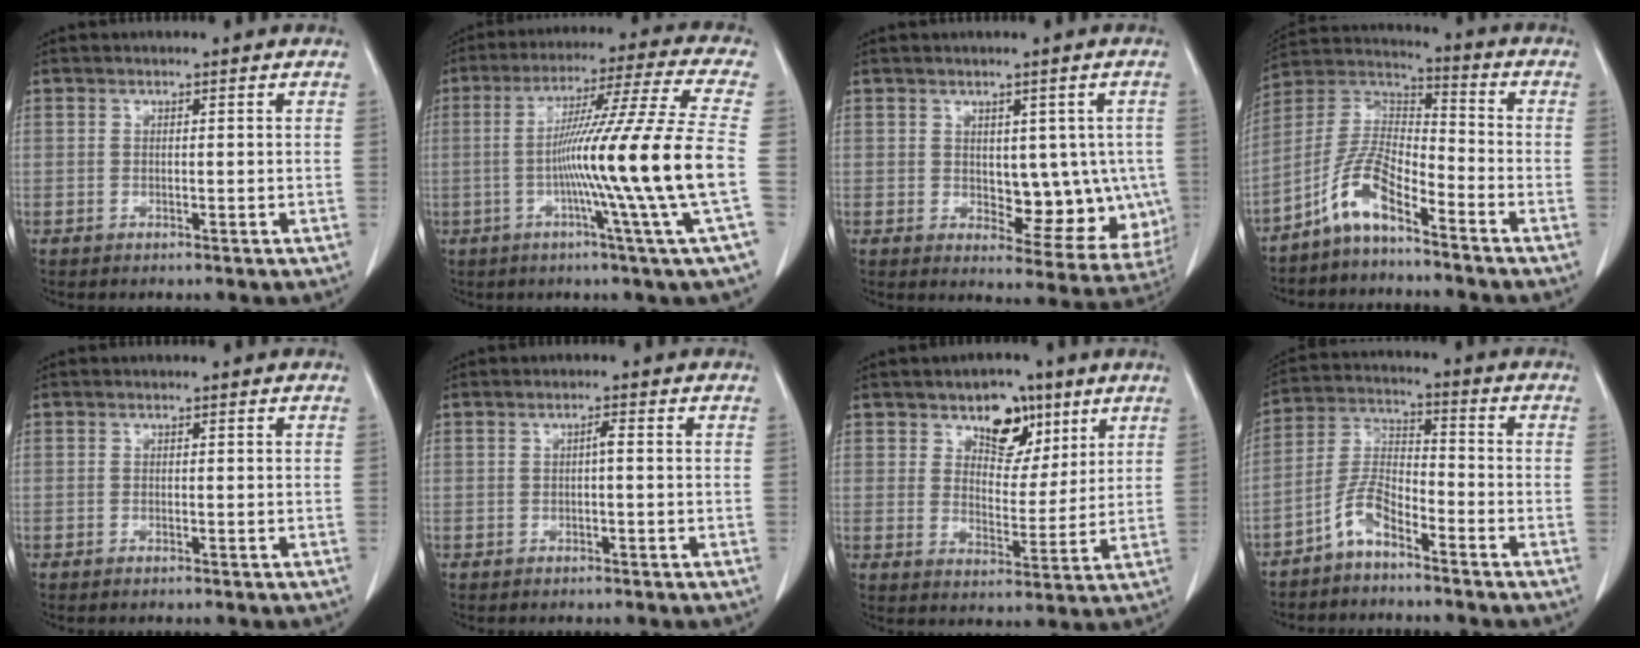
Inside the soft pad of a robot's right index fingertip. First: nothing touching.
{"total": 17.7, "force": [-3.1, -3.5, 17.0], "torque": [-0.281, -0.012, -0.063]}
{"total": 9.9, "force": [0.1, 5.4, 8.3], "torque": [-0.079, 0.002, 0.021]}
{"total": 9.0, "force": [-6.2, 1.9, 6.2], "torque": [-0.139, 0.017, -0.126]}
{"total": 0.0}
{"total": 1.0, "force": [-0.1, 0.1, 1.0], "torque": [-0.016, 0.003, -0.001]}
{"total": 7.9, "force": [4.7, 4.9, 4.1], "torque": [-0.052, 0.006, 0.076]}
{"total": 6.3, "force": [-4.5, 1.7, 4.0], "torque": [-0.097, 0.006, -0.093]}